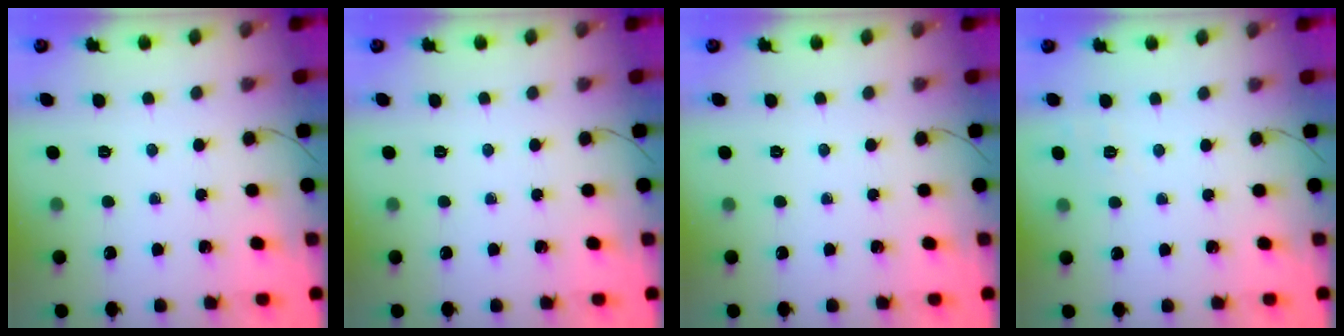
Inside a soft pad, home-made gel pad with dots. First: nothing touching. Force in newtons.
{"total": 0.0}
{"total": 0.0}
{"total": 3.9, "press": 3.4, "slide": 1.9}